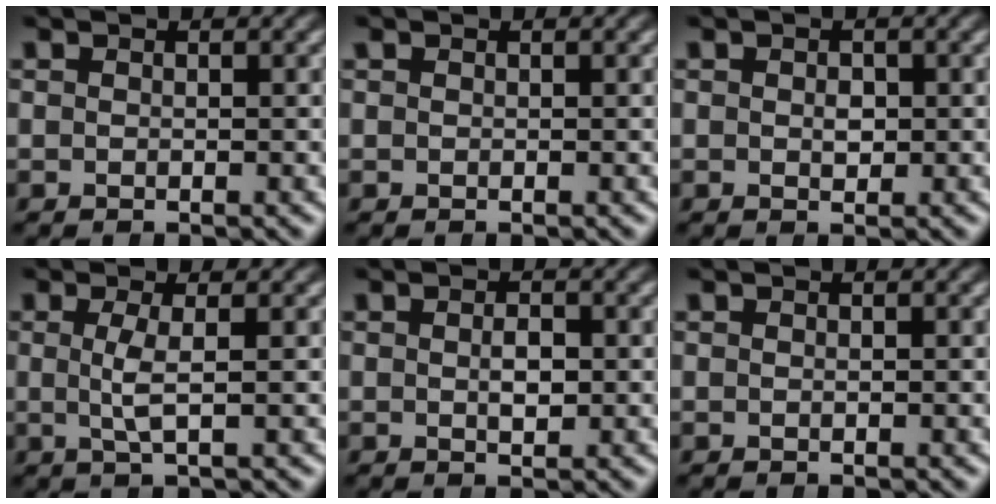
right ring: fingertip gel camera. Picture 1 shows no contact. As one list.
[{"total": 0.0}, {"total": 0.9, "force": [0.1, 0.7, 0.6], "torque": [-0.012, -0.002, 0.001]}, {"total": 2.0, "force": [0.0, -0.4, 2.0], "torque": [-0.049, -0.013, 0.007]}, {"total": 1.3, "force": [-0.1, 0.5, 1.2], "torque": [-0.022, -0.003, -0.004]}, {"total": 0.0}]